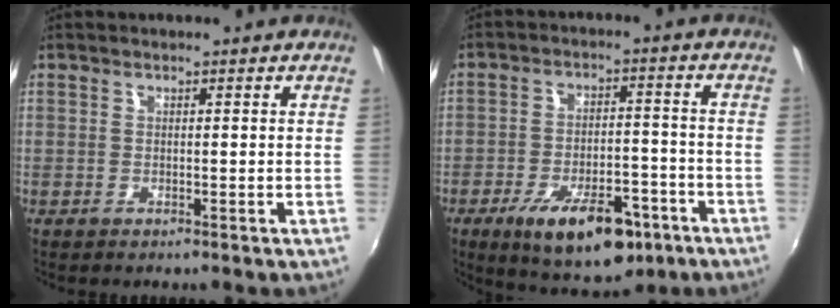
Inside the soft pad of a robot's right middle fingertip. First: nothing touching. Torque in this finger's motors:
{"motor_torque": [1.14, -1.00, 0.40, 0.15]}